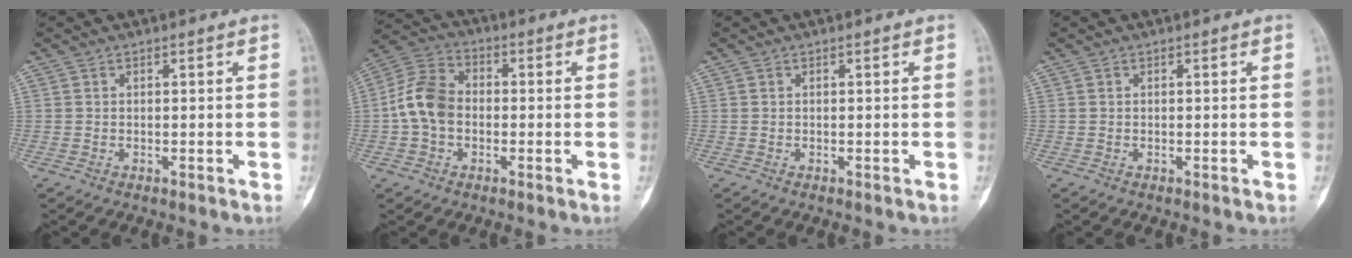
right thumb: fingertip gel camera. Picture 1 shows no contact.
{"total": 9.4, "force": [-1.0, 6.9, 6.3], "torque": [-0.116, 0.027, -0.032]}
{"total": 0.0}
{"total": 0.0}